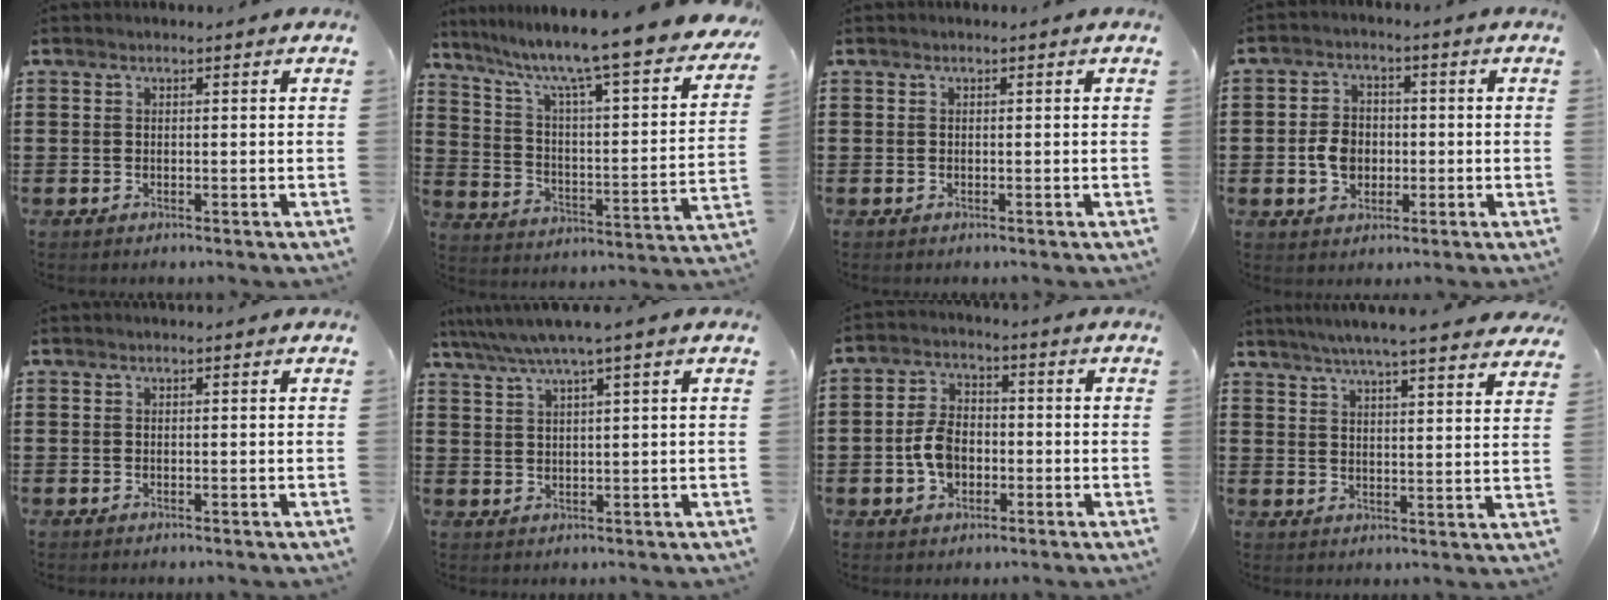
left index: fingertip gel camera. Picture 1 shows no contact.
{"total": 8.8, "force": [7.2, -0.5, 5.2], "torque": [-0.121, -0.069, 0.107]}
{"total": 0.0}
{"total": 5.0, "force": [-0.9, 3.9, 3.1], "torque": [-0.063, 0.003, -0.021]}
{"total": 0.0}
{"total": 4.1, "force": [2.6, -0.4, 3.1], "torque": [-0.067, -0.009, 0.042]}
{"total": 6.0, "force": [-1.4, 4.0, 4.3], "torque": [-0.107, 0.003, -0.033]}
{"total": 5.6, "force": [5.2, -0.4, 2.1], "torque": [-0.059, -0.022, 0.090]}